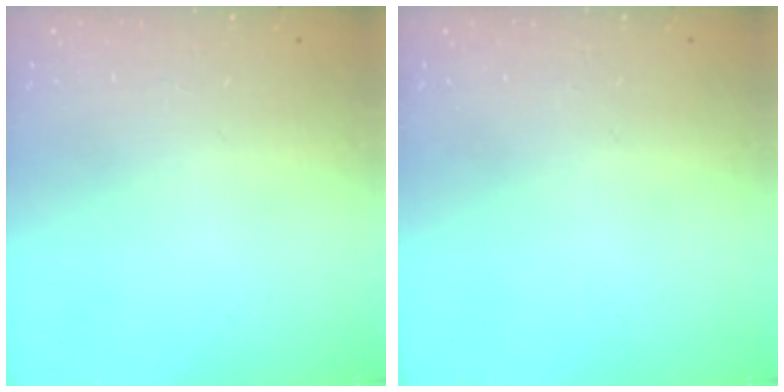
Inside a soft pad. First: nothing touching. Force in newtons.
{"total": 0.0}